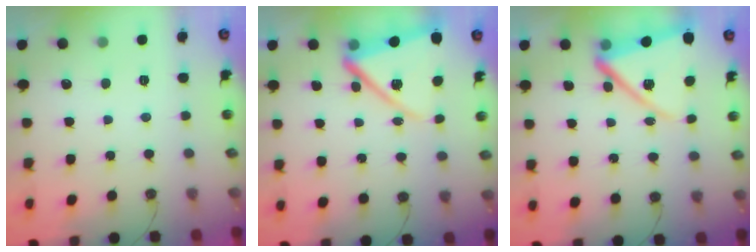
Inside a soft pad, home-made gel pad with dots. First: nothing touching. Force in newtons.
{"total": 14.7, "press": 14.7, "slide": 1.5}
{"total": 14.7, "press": 14.7, "slide": 1.5}